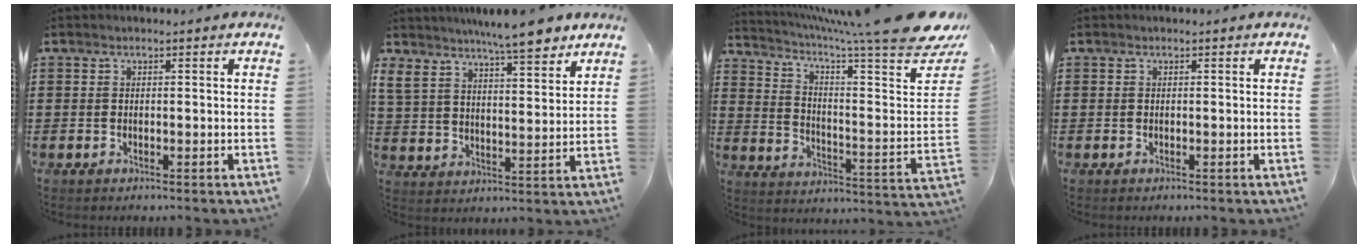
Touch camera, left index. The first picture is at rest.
{"total": 9.2, "force": [7.9, 1.9, 4.2], "torque": [-0.092, -0.035, 0.141]}
{"total": 10.1, "force": [7.6, -0.2, 6.7], "torque": [-0.142, -0.060, 0.117]}
{"total": 0.0}